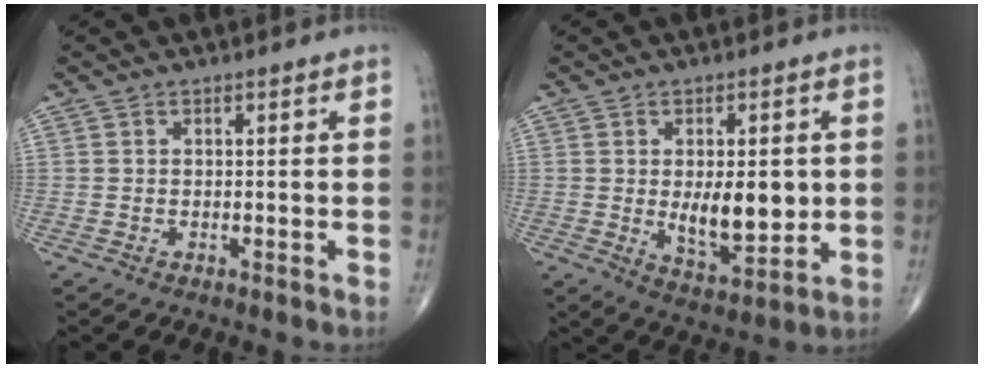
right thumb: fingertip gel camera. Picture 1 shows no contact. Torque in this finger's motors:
{"motor_torque": [1.50, 1.27, 0.75, -0.08, 0.08]}